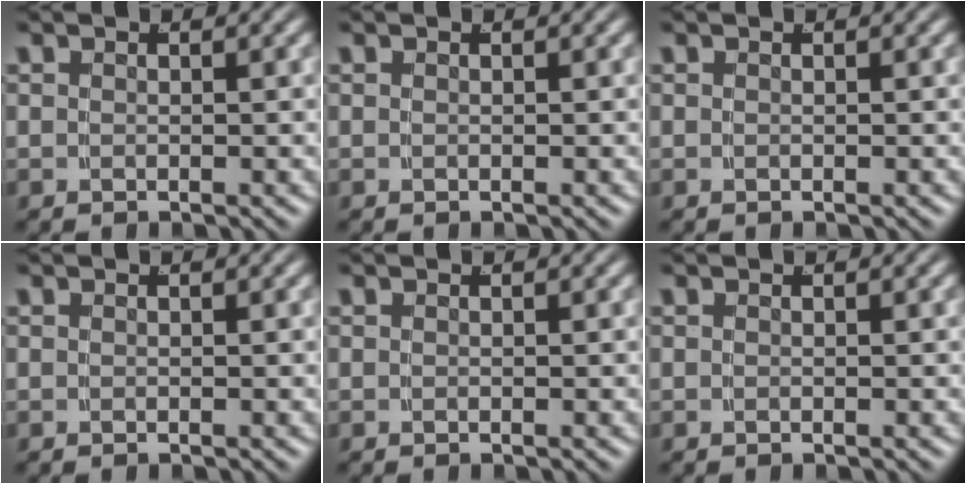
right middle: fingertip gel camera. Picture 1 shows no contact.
{"total": 0.0}
{"total": 0.0}
{"total": 0.0}
{"total": 0.0}
{"total": 0.0}